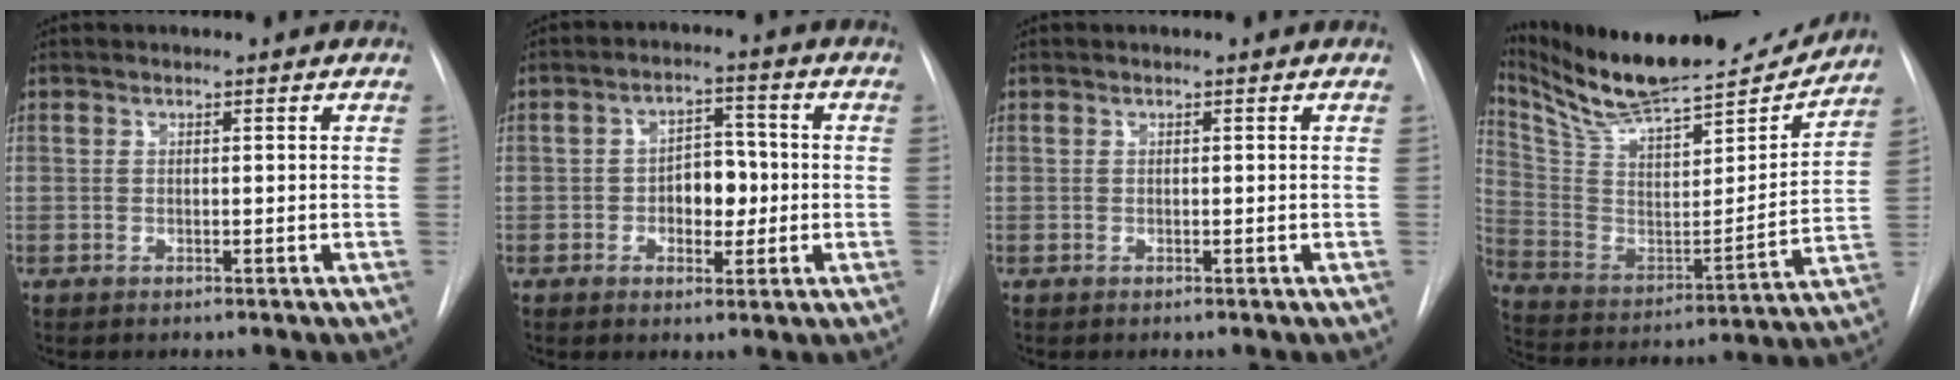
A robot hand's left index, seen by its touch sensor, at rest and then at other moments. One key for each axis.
{"total": 5.7, "fx": -1.6, "fy": 3.4, "fz": 4.3, "tx": -0.061, "ty": 0.009, "tz": -0.022}
{"total": 0.0}
{"total": 23.0, "fx": 21.2, "fy": 3.7, "fz": 8.2, "tx": -0.157, "ty": -0.039, "tz": 0.336}